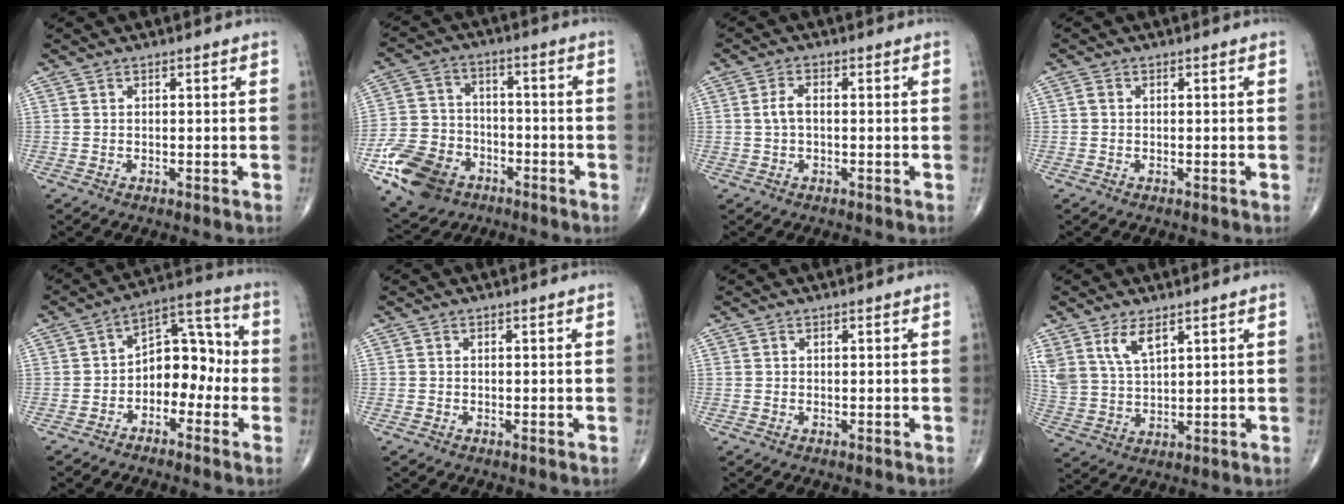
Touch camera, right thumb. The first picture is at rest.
{"total": 14.0, "force": [-7.0, 10.1, 6.8], "torque": [-0.113, 0.032, -0.126]}
{"total": 3.0, "force": [0.0, 1.6, 2.5], "torque": [-0.058, 0.011, -0.003]}
{"total": 0.9, "force": [0.0, 0.7, 0.5], "torque": [-0.007, 0.001, -0.003]}
{"total": 10.5, "force": [-2.3, 7.0, 7.6], "torque": [-0.076, 0.048, -0.051]}
{"total": 0.0}
{"total": 0.0}
{"total": 7.6, "force": [4.5, 3.5, 5.0], "torque": [-0.097, -0.017, 0.099]}